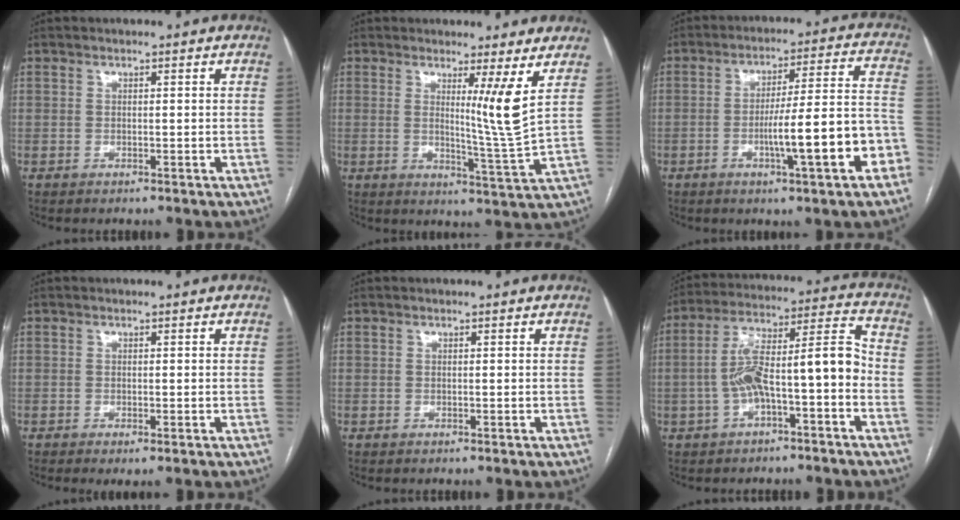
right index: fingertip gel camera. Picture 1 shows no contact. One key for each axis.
{"total": 6.4, "fx": 2.6, "fy": -1.9, "fz": 5.5, "tx": -0.088, "ty": -0.027, "tz": 0.046}
{"total": 13.9, "fx": -5.1, "fy": 1.0, "fz": 12.9, "tx": -0.182, "ty": 0.020, "tz": -0.067}
{"total": 1.3, "fx": -0.6, "fy": 0.3, "fz": 1.2, "tx": -0.019, "ty": -0.004, "tz": -0.007}
{"total": 0.0}
{"total": 12.2, "fx": -2.7, "fy": 2.8, "fz": 11.6, "tx": -0.200, "ty": 0.050, "tz": -0.036}